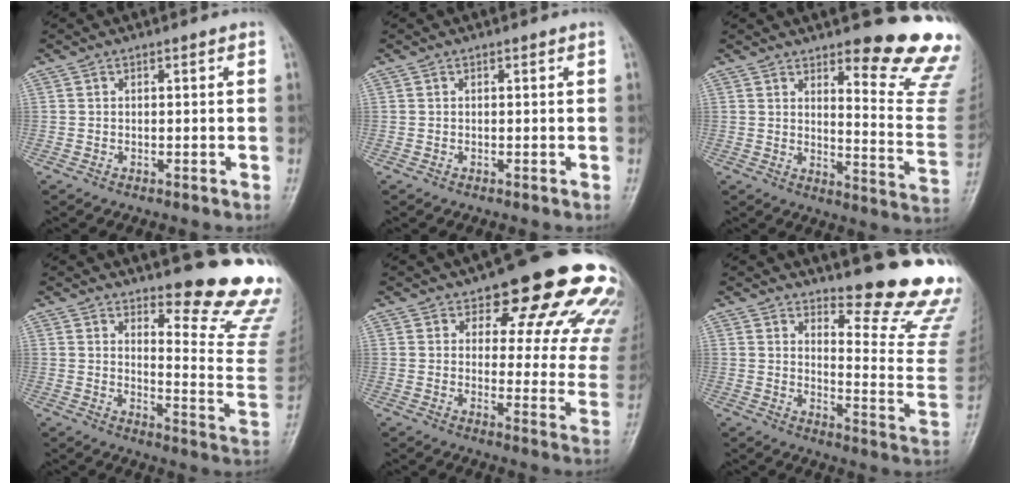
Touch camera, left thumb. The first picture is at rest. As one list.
[{"total": 0.0}, {"total": 17.6, "force": [13.0, 3.7, 11.2], "torque": [-0.100, -0.115, 0.159]}, {"total": 16.9, "force": [14.3, 3.1, 8.5], "torque": [-0.070, -0.158, 0.173]}, {"total": 22.0, "force": [15.1, 8.7, 13.4], "torque": [-0.120, -0.070, 0.176]}, {"total": 17.7, "force": [15.8, 2.5, 7.5], "torque": [-0.064, -0.188, 0.190]}]